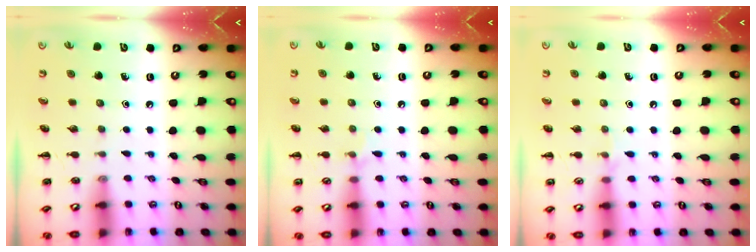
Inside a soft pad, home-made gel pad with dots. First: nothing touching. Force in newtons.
{"total": 5.3, "press": 5.0, "slide": 1.7}
{"total": 4.1, "press": 3.9, "slide": 1.5}